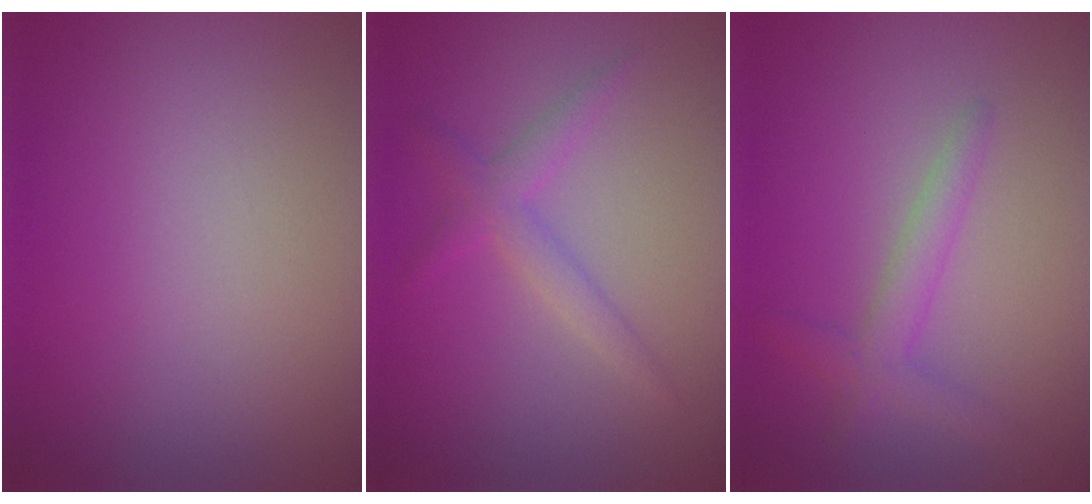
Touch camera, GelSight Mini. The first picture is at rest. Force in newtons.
{"total": 2.2, "press": 2.2, "slide": 0.2}
{"total": 2.4, "press": 2.4, "slide": 0.1}